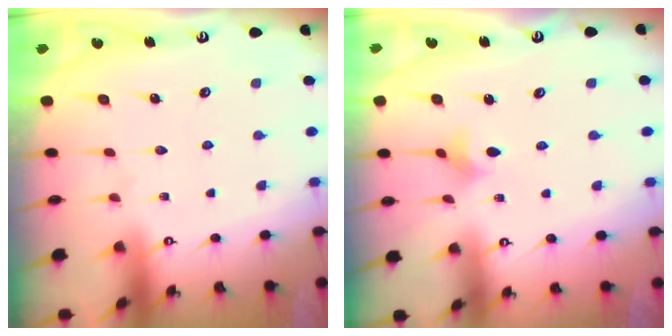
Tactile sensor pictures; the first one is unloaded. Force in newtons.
{"total": 4.1, "press": 4.0, "slide": 0.7}